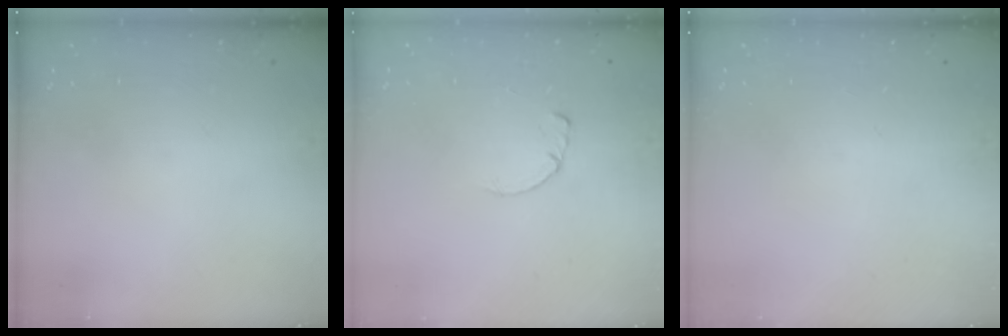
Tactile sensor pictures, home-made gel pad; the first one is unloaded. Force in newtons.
{"total": 0.7, "press": 0.7, "slide": 0.2}
{"total": 0.0}